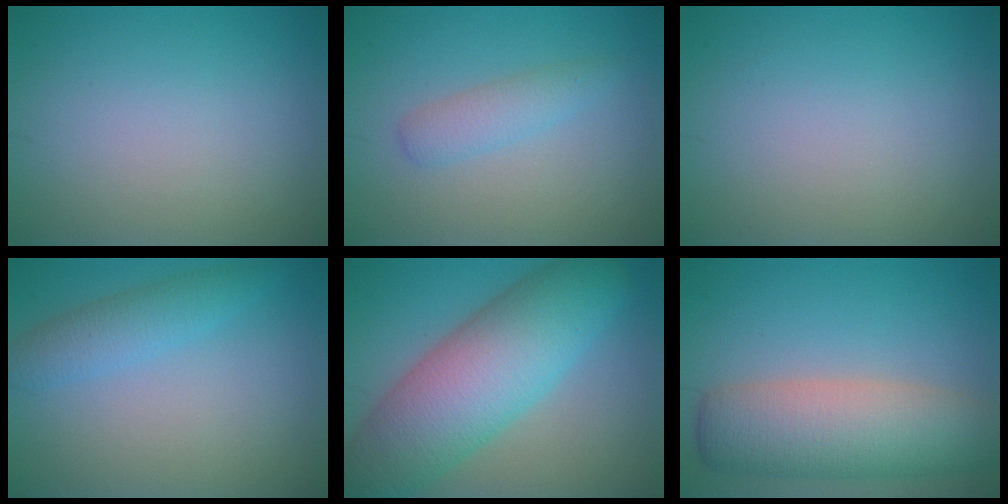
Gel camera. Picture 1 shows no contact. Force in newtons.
{"total": 2.0, "press": 2.0, "slide": 0.1}
{"total": 0.0}
{"total": 2.7, "press": 2.7, "slide": 0.1}
{"total": 10.9, "press": 10.9, "slide": 0.3}
{"total": 8.1, "press": 8.1, "slide": 0.4}